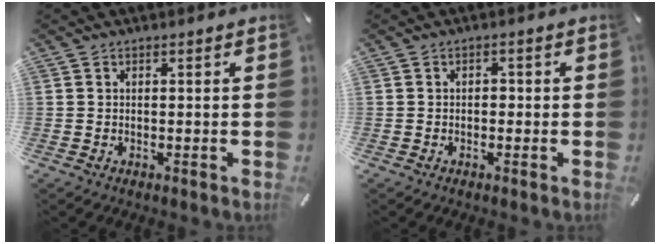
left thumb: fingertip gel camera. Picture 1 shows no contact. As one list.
[{"total": 1.1, "force": [-0.6, 0.8, 0.5], "torque": [-0.012, 0.005, -0.014]}]